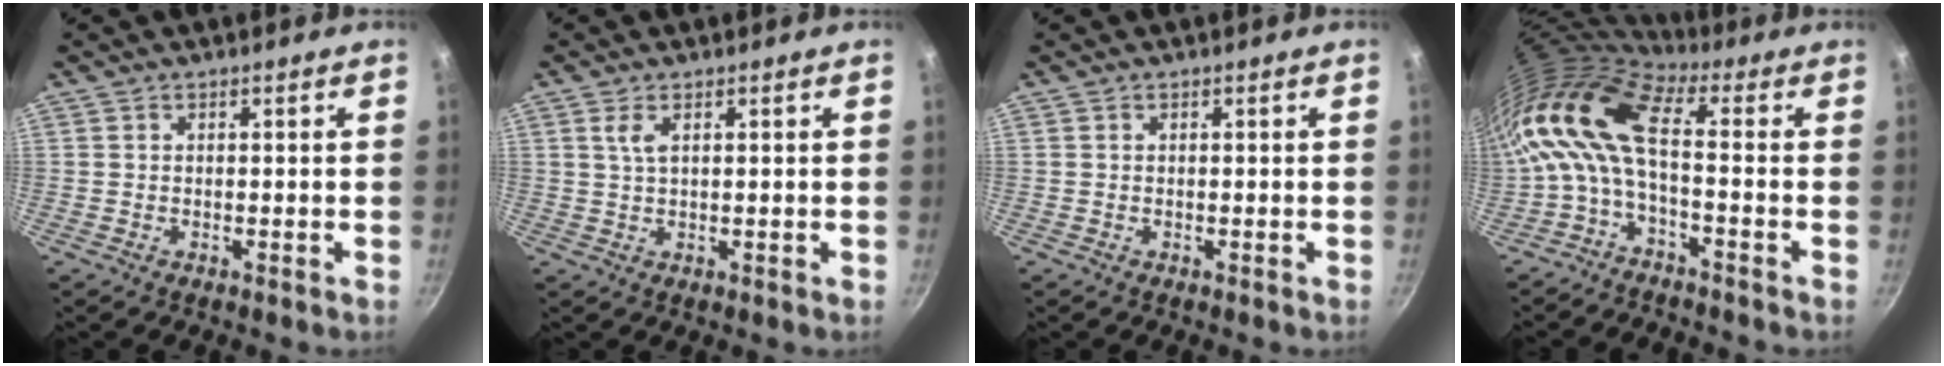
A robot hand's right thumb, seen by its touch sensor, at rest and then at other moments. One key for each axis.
{"total": 2.4, "fx": 0.9, "fy": 0.9, "fz": 2.0, "tx": -0.040, "ty": -0.003, "tz": 0.021}
{"total": 0.0}
{"total": 12.6, "fx": -0.3, "fy": 4.6, "fz": 11.8, "tx": -0.255, "ty": 0.020, "tz": -0.020}